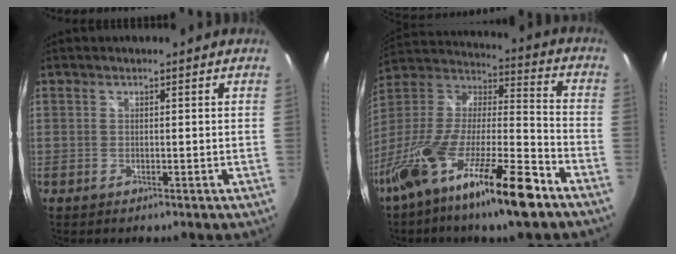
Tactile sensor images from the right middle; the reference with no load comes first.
{"total": 23.7, "force": [-14.5, 4.2, 18.3], "torque": [-0.326, -0.035, -0.261]}